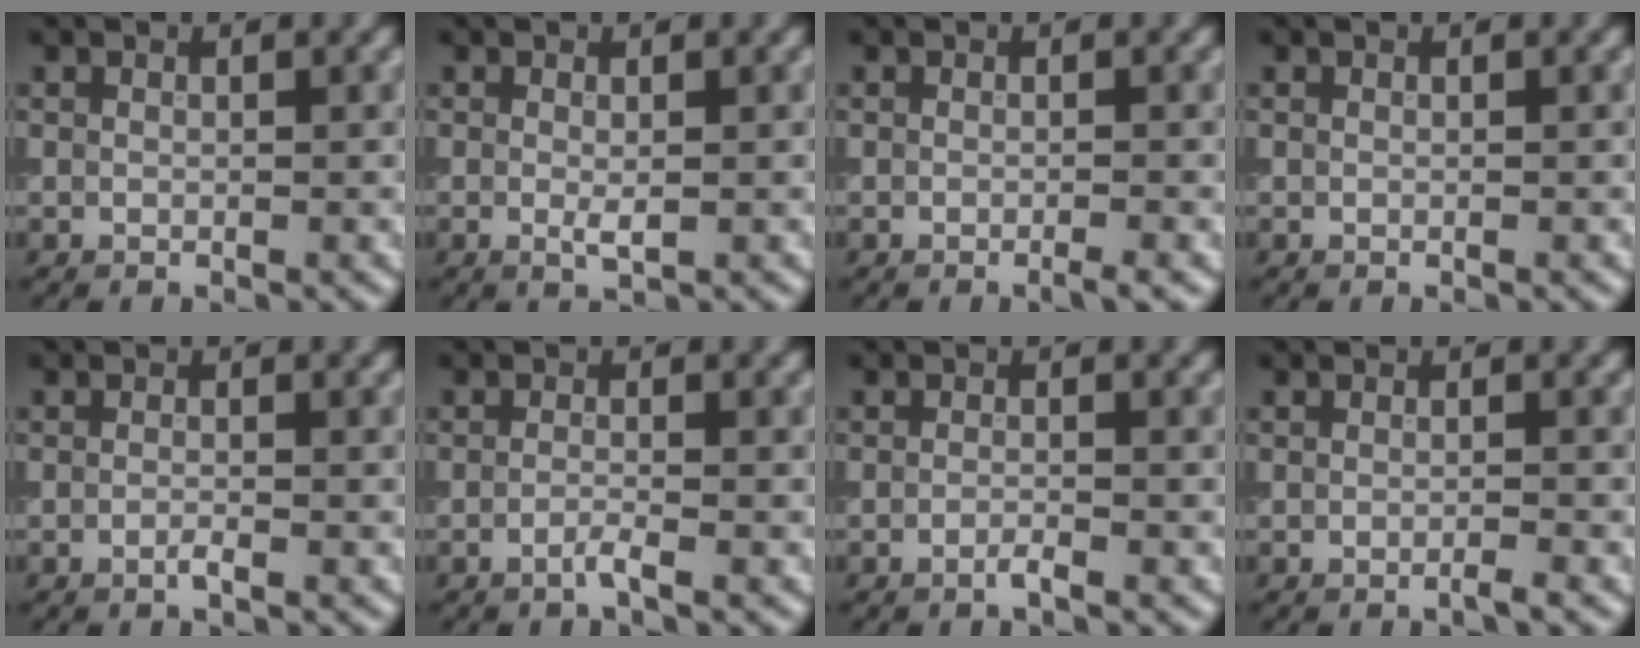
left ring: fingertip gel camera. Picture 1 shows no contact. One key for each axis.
{"total": 1.1, "fx": 0.0, "fy": 0.2, "fz": 1.1, "tx": -0.019, "ty": -0.004, "tz": 0.000}
{"total": 1.1, "fx": -0.5, "fy": 0.2, "fz": 0.9, "tx": -0.012, "ty": -0.006, "tz": -0.010}
{"total": 0.0}
{"total": 0.6, "fx": -0.4, "fy": 0.1, "fz": 0.5, "tx": -0.012, "ty": -0.003, "tz": -0.009}
{"total": 1.1, "fx": -0.6, "fy": 0.1, "fz": 0.8, "tx": -0.016, "ty": 0.000, "tz": -0.017}
{"total": 0.8, "fx": -0.5, "fy": 0.1, "fz": 0.6, "tx": -0.014, "ty": -0.002, "tz": -0.013}
{"total": 0.8, "fx": -0.5, "fy": 0.0, "fz": 0.6, "tx": -0.009, "ty": -0.004, "tz": -0.012}